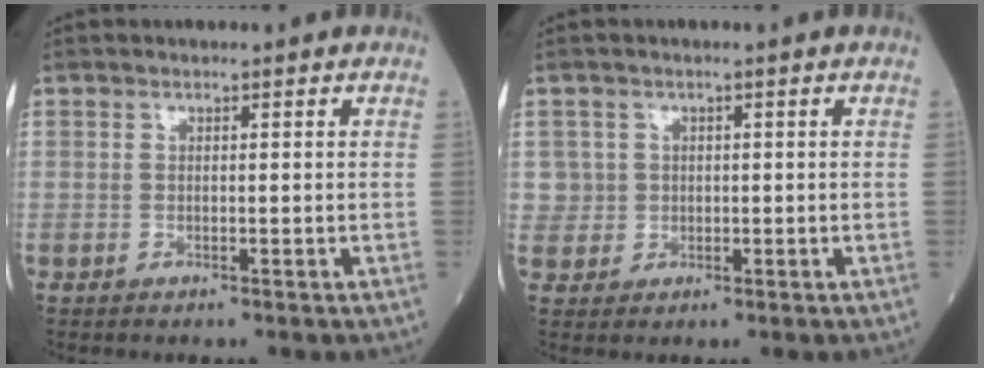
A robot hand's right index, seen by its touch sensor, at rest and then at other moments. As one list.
[{"total": 2.6, "force": [0.6, 2.6, -0.3], "torque": [0.020, 0.003, 0.008]}]